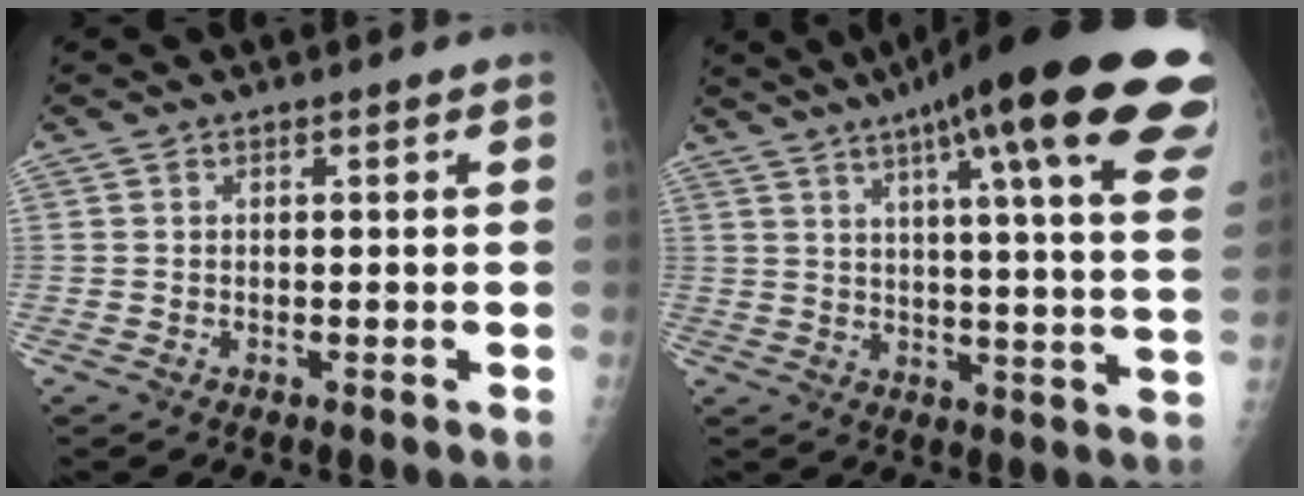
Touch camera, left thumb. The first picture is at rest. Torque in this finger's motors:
{"motor_torque": [2.11, -0.69, 2.01, -0.76, 0.45]}